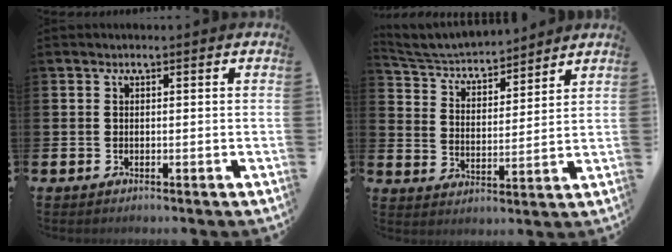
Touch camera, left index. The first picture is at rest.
{"total": 5.0, "force": [4.8, 1.1, 0.7], "torque": [-0.039, -0.038, 0.079]}